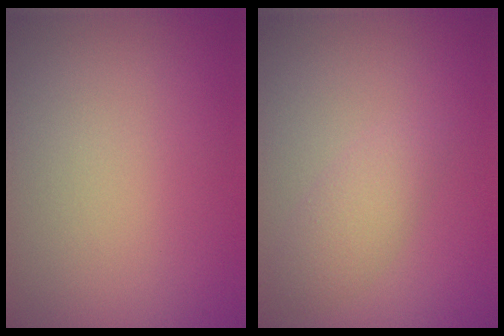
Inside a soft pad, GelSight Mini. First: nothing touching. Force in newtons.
{"total": 2.1, "press": 2.1, "slide": 0.0}